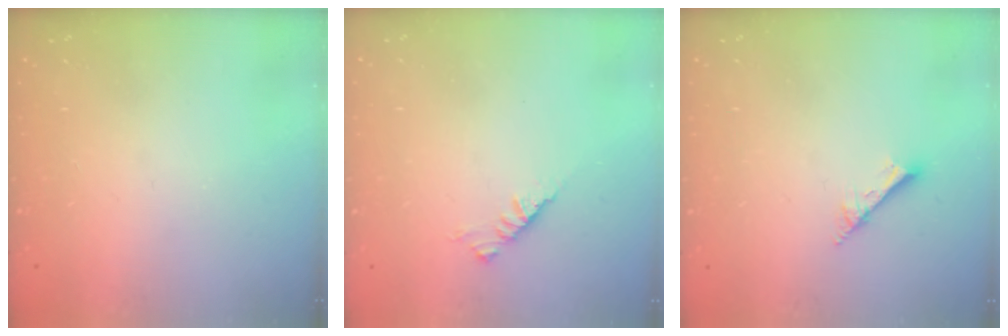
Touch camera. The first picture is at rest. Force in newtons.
{"total": 2.9, "press": 2.8, "slide": 0.7}
{"total": 2.0, "press": 2.0, "slide": 0.1}